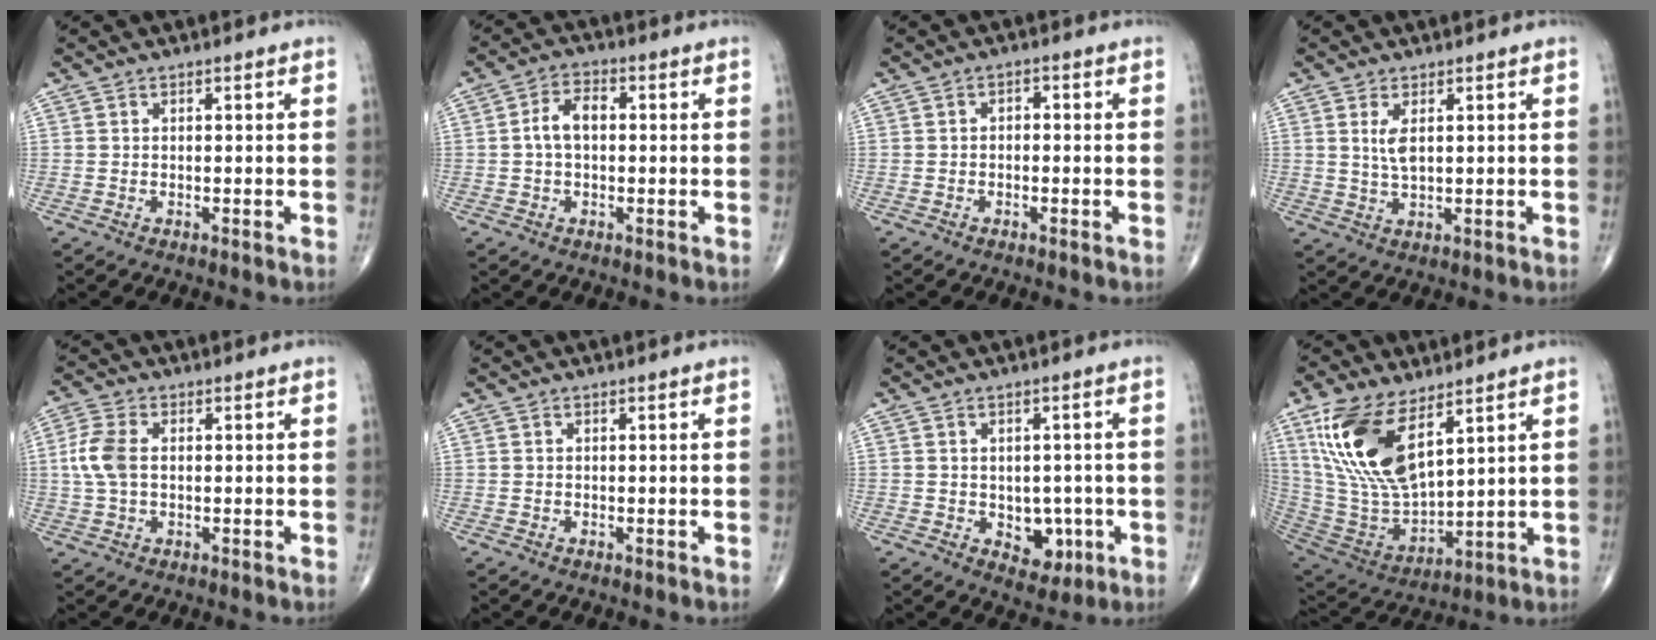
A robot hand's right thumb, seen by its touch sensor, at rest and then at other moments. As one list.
[{"total": 5.2, "force": [0.2, 3.1, 4.2], "torque": [-0.076, 0.018, -0.004]}, {"total": 1.4, "force": [-0.3, 1.0, 0.9], "torque": [-0.007, 0.007, -0.010]}, {"total": 3.5, "force": [1.1, 1.3, 3.0], "torque": [-0.065, -0.008, 0.027]}, {"total": 6.2, "force": [0.5, 3.7, 4.9], "torque": [-0.121, 0.011, 0.005]}, {"total": 0.0}, {"total": 6.0, "force": [-1.3, 4.4, 3.8], "torque": [-0.013, 0.003, -0.008]}, {"total": 18.6, "force": [9.2, 8.2, 13.9], "torque": [-0.272, -0.041, 0.195]}]